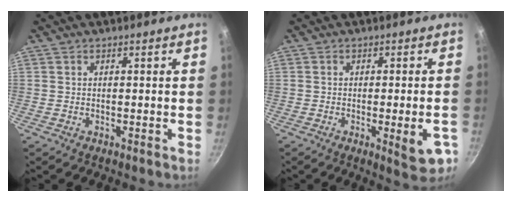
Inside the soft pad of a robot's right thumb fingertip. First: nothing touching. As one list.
[{"total": 7.1, "force": [-2.3, 1.9, 6.4], "torque": [-0.067, -0.001, -0.027]}]